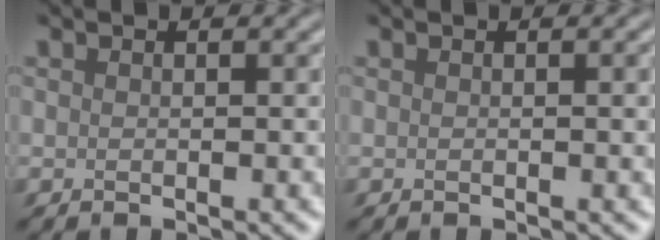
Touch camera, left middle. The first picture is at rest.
{"total": 1.1, "force": [-0.1, 0.2, 1.1], "torque": [-0.006, 0.008, 0.002]}